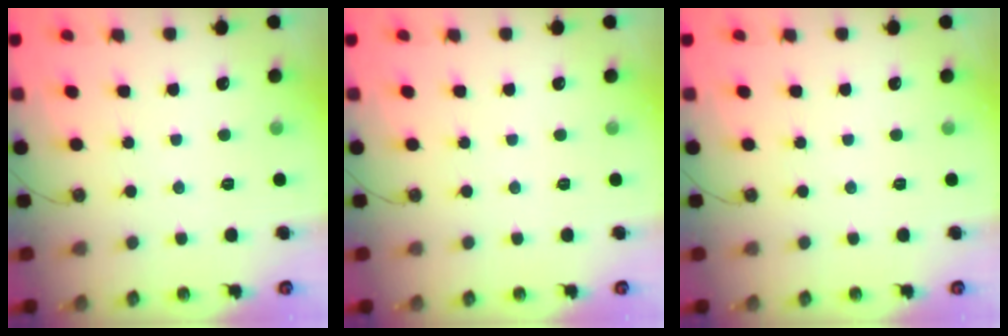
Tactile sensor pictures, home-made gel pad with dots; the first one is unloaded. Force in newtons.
{"total": 0.0}
{"total": 0.0}